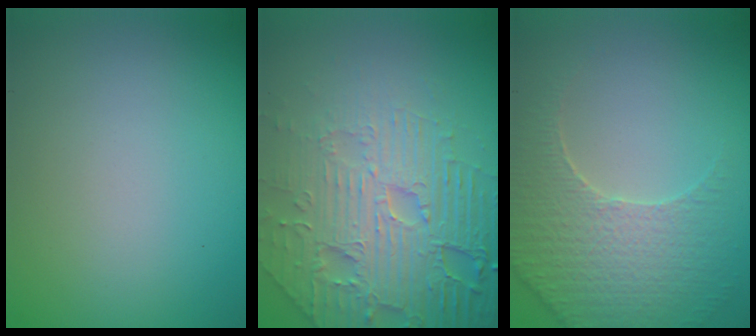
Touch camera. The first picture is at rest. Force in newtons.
{"total": 8.7, "press": 6.2, "slide": 6.1}
{"total": 4.1, "press": 4.0, "slide": 0.9}